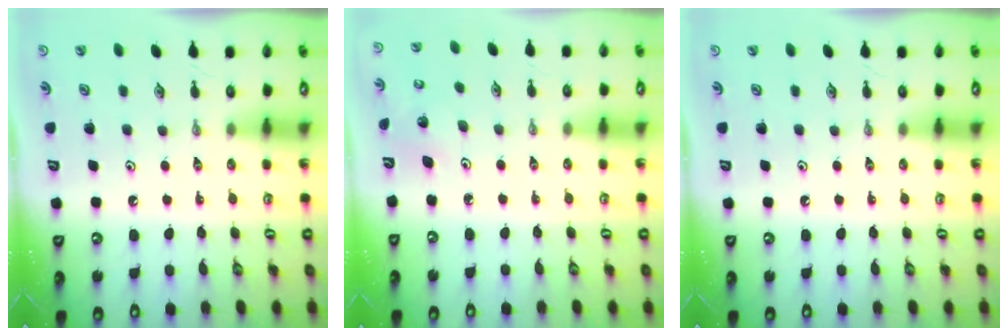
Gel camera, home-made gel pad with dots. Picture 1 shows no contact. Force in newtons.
{"total": 3.2, "press": 3.2, "slide": 0.3}
{"total": 0.0}